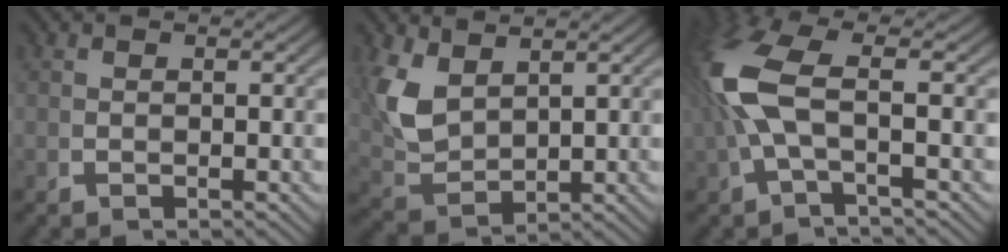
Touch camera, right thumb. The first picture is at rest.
{"total": 5.8, "force": [1.2, 4.1, 3.9], "torque": [-0.118, -0.027, 0.046]}
{"total": 6.8, "force": [0.3, 2.8, 6.2], "torque": [-0.155, -0.005, 0.016]}